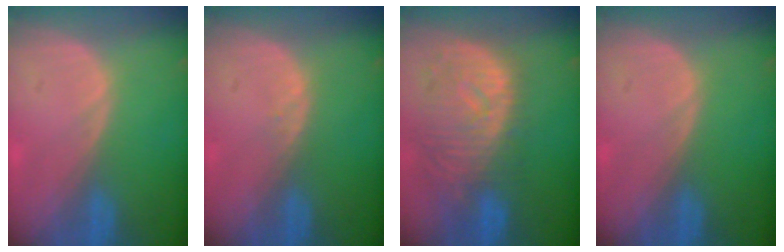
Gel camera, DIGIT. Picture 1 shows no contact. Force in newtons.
{"total": 0.7, "press": 0.6, "slide": 0.2}
{"total": 11.3, "press": 9.9, "slide": 5.6}
{"total": 0.0}